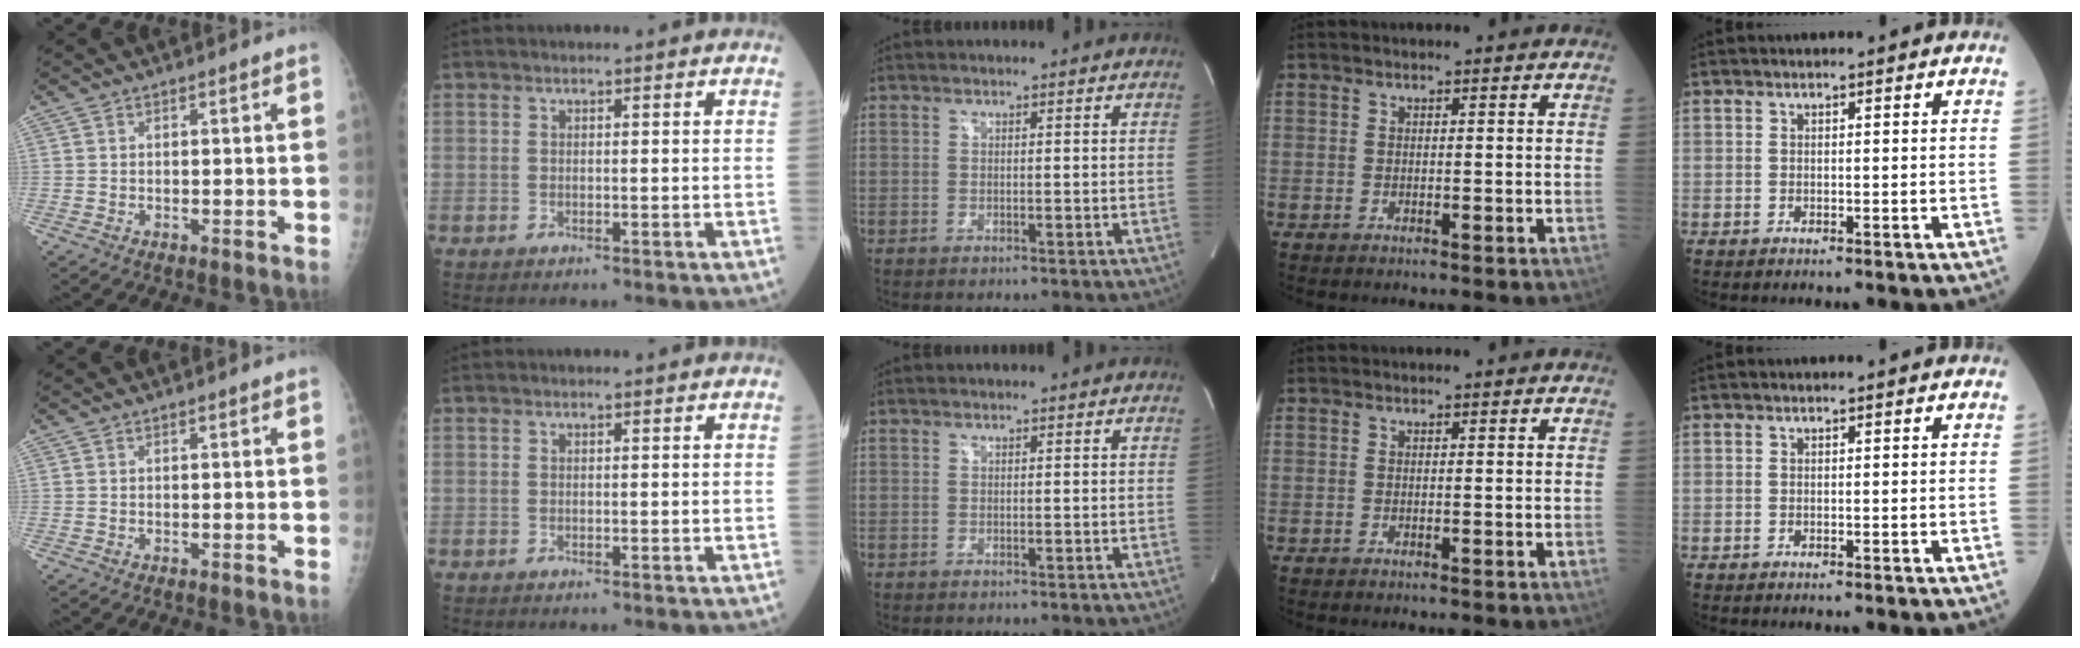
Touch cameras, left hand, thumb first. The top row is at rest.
{}